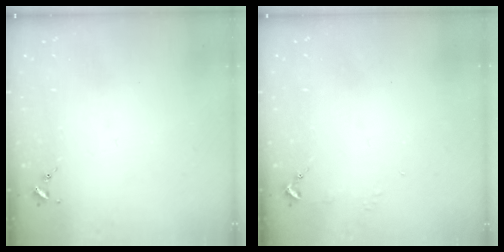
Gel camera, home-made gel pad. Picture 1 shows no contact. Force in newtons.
{"total": 2.9, "press": 2.8, "slide": 0.3}